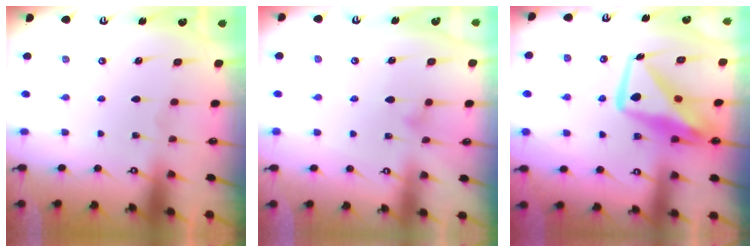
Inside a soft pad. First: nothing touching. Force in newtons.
{"total": 6.5, "press": 6.5, "slide": 0.4}
{"total": 13.1, "press": 13.1, "slide": 1.2}